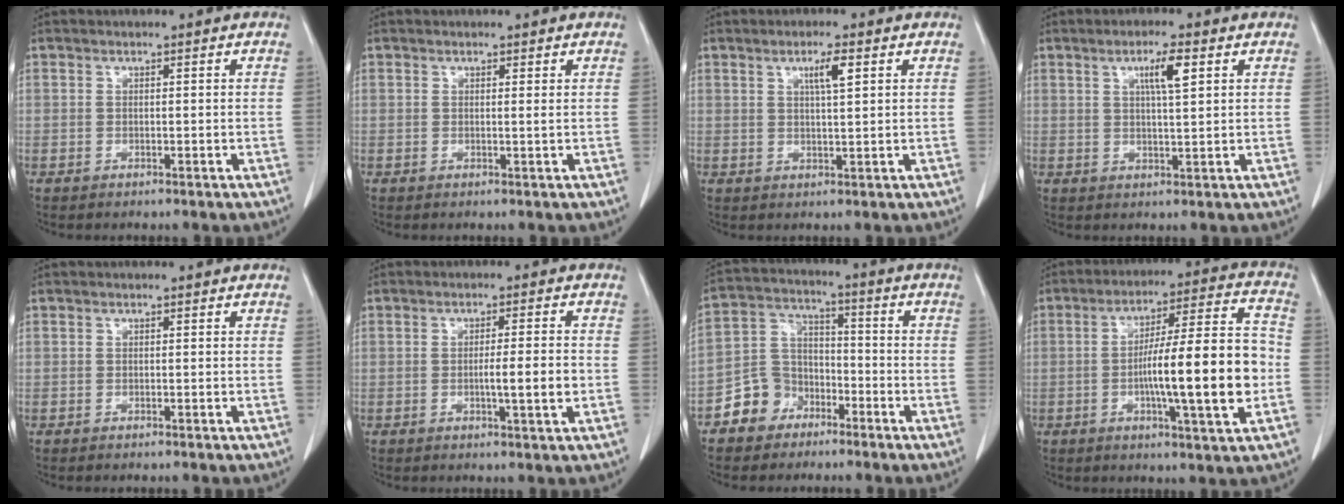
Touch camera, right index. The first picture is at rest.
{"total": 0.5, "force": [0.3, -0.1, 0.4], "torque": [-0.011, -0.002, 0.005]}
{"total": 3.7, "force": [1.7, 0.3, 3.3], "torque": [-0.055, 0.000, 0.027]}
{"total": 4.9, "force": [2.1, 0.4, 4.4], "torque": [-0.076, 0.001, 0.034]}
{"total": 0.0}
{"total": 4.8, "force": [-0.8, 0.0, 4.7], "torque": [-0.076, -0.006, -0.013]}
{"total": 7.9, "force": [-4.7, 6.1, 1.6], "torque": [-0.037, 0.022, -0.087]}
{"total": 16.4, "force": [-2.8, 1.0, 16.1], "torque": [-0.256, 0.009, -0.045]}